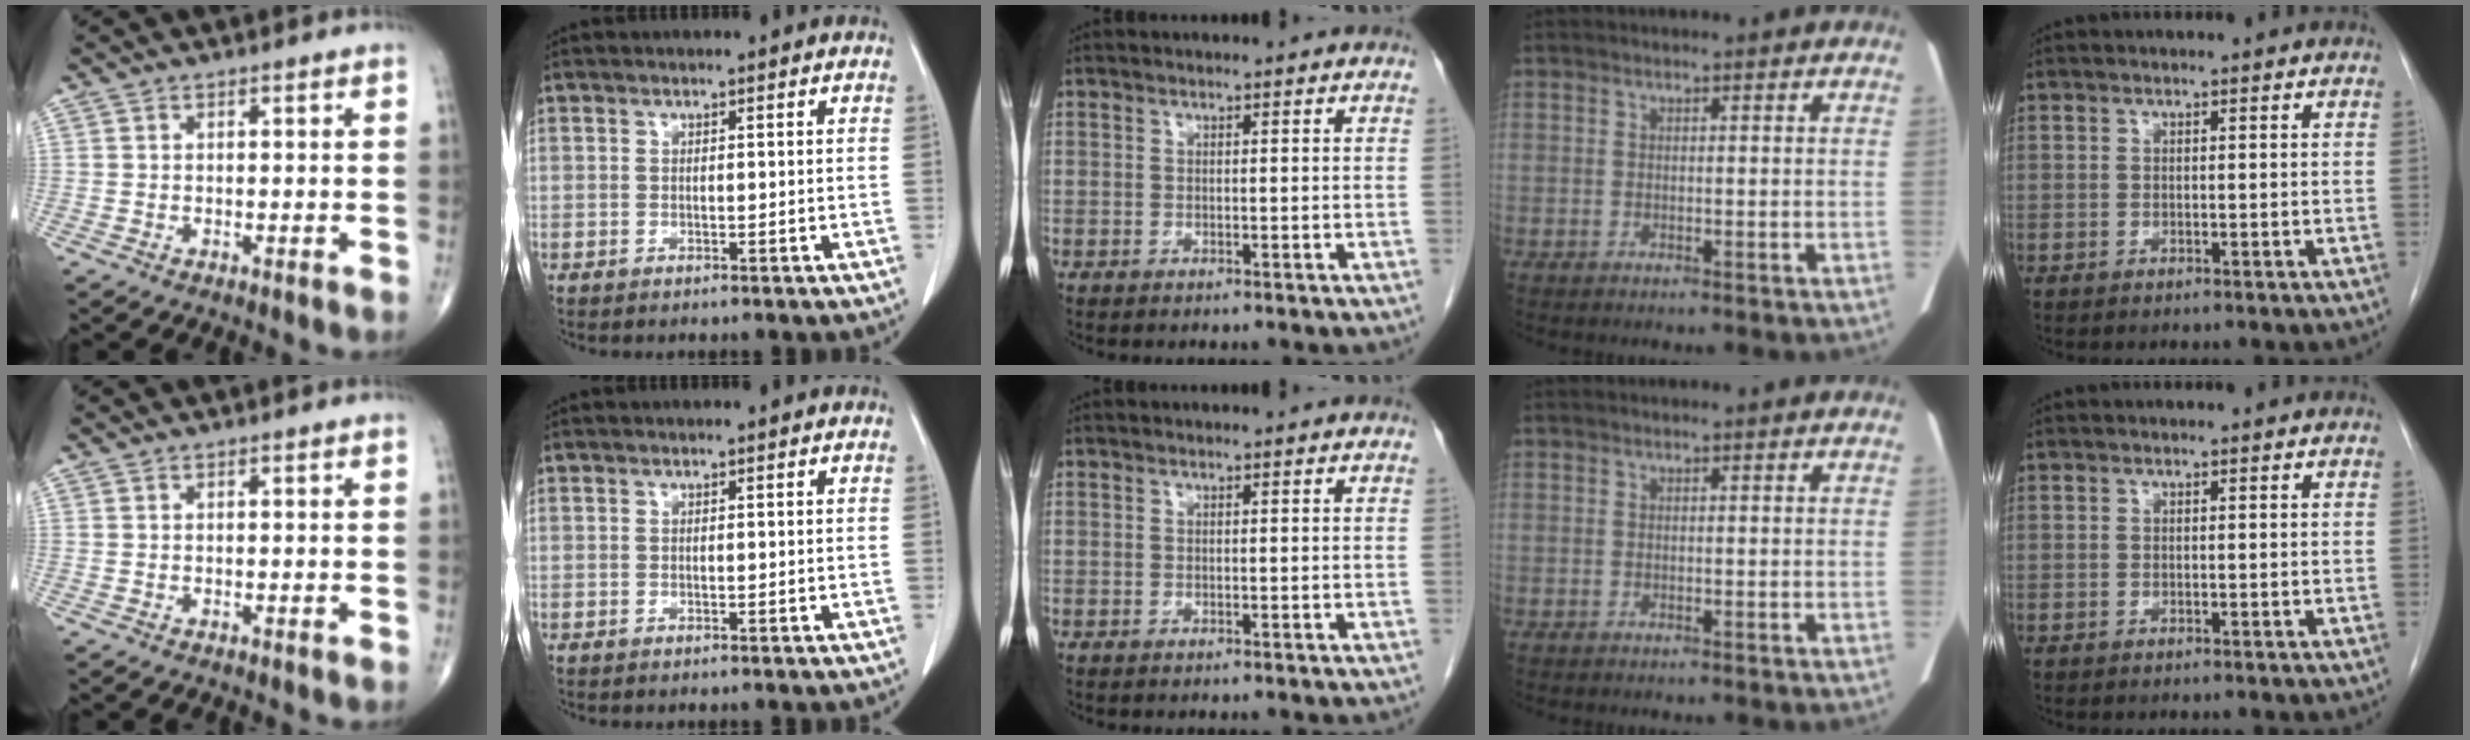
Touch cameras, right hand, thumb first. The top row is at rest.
{}